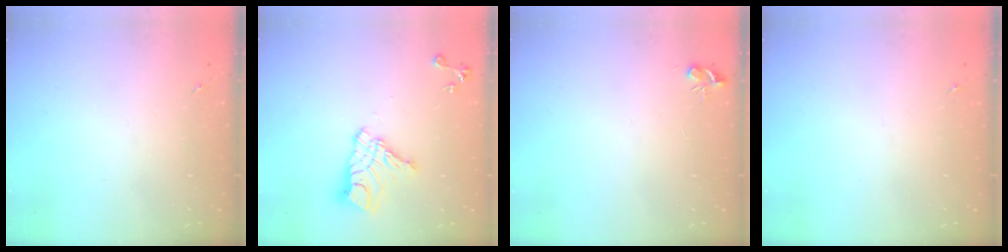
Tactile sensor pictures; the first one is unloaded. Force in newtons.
{"total": 13.2, "press": 13.2, "slide": 1.3}
{"total": 4.7, "press": 4.7, "slide": 0.6}
{"total": 0.0}